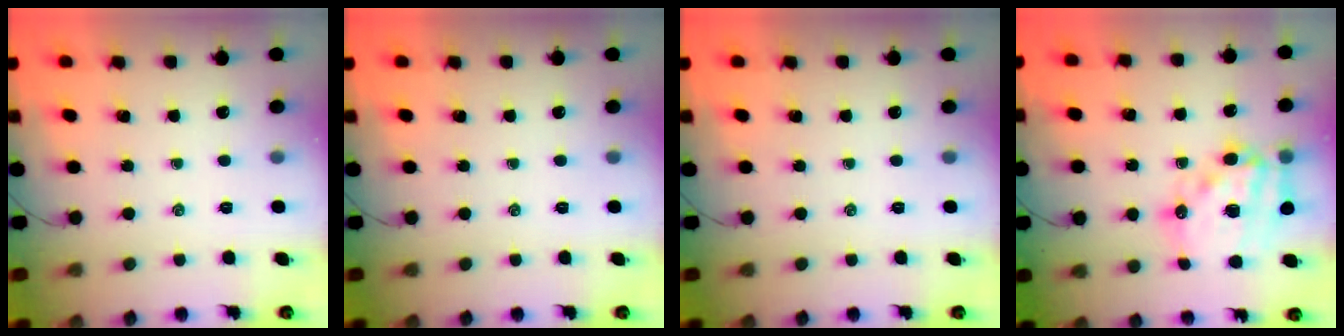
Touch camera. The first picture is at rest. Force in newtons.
{"total": 0.0}
{"total": 0.0}
{"total": 18.3, "press": 17.9, "slide": 4.0}